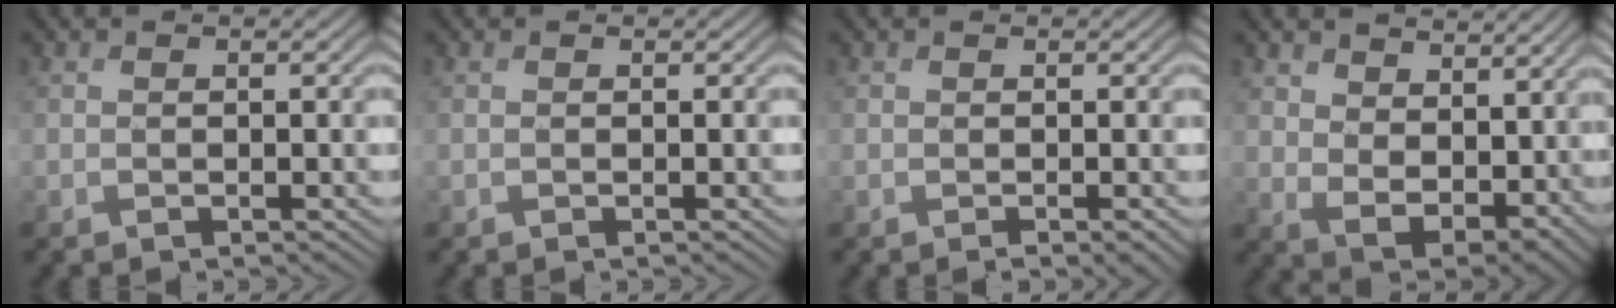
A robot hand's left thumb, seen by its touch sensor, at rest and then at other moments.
{"total": 0.0}
{"total": 1.1, "force": [-0.4, 0.2, 1.0], "torque": [-0.018, -0.005, -0.007]}
{"total": 9.6, "force": [5.2, 5.6, 5.8], "torque": [-0.134, -0.018, 0.107]}